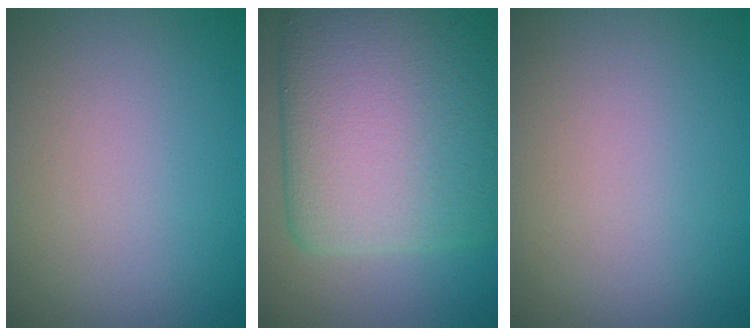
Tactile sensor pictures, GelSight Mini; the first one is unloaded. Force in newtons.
{"total": 13.7, "press": 13.7, "slide": 0.1}
{"total": 0.0}